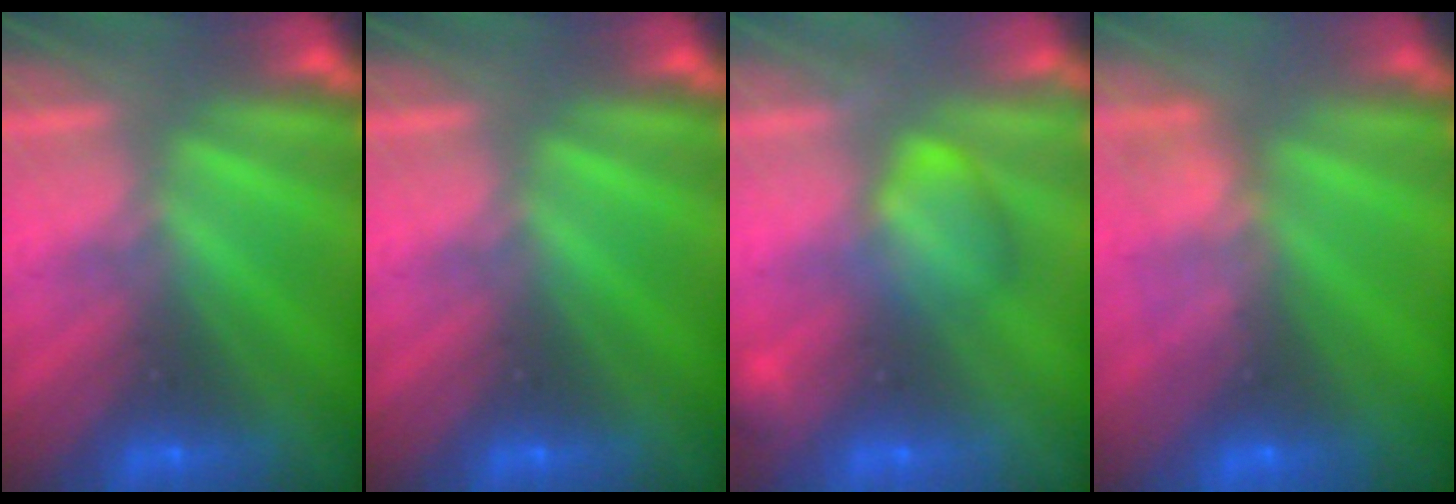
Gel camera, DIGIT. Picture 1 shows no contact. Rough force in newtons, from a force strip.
{"total": 0.0}
{"total": 2.4}
{"total": 7.6}